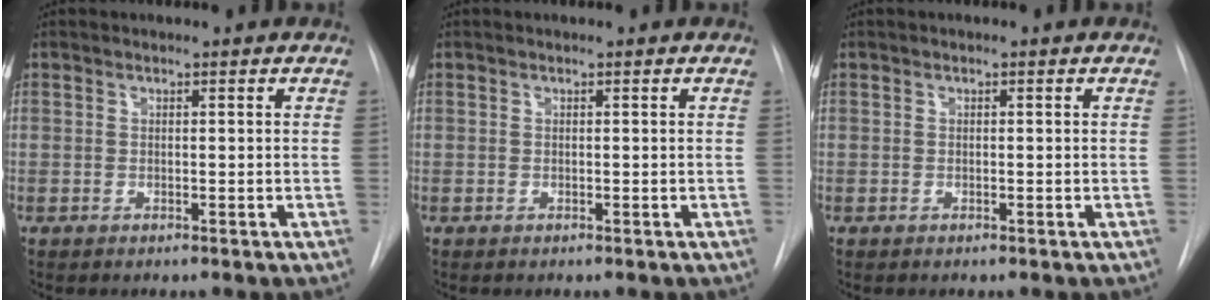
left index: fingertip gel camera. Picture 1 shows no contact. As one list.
[{"total": 0.0}, {"total": 0.0}]